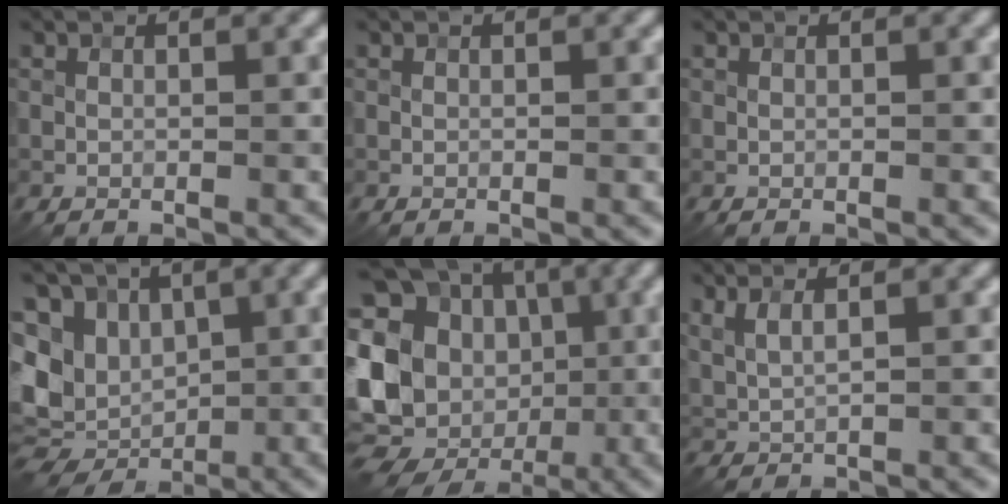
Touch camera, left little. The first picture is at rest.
{"total": 0.0}
{"total": 0.0}
{"total": 8.7, "force": [-0.4, 7.0, 5.2], "torque": [-0.080, 0.007, -0.005]}
{"total": 16.9, "force": [-3.1, 14.7, 7.7], "torque": [-0.158, 0.015, -0.074]}
{"total": 2.0, "force": [1.4, 0.3, 1.3], "torque": [-0.039, 0.003, 0.034]}